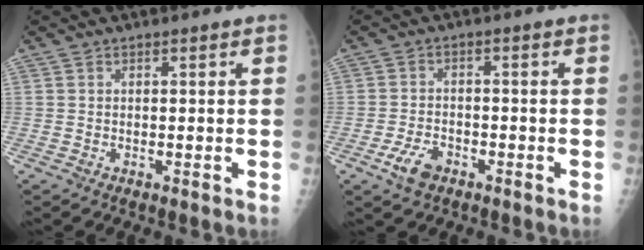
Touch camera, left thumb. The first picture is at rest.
{"total": 4.7, "force": [-2.7, 2.8, 2.7], "torque": [-0.050, 0.011, -0.048]}